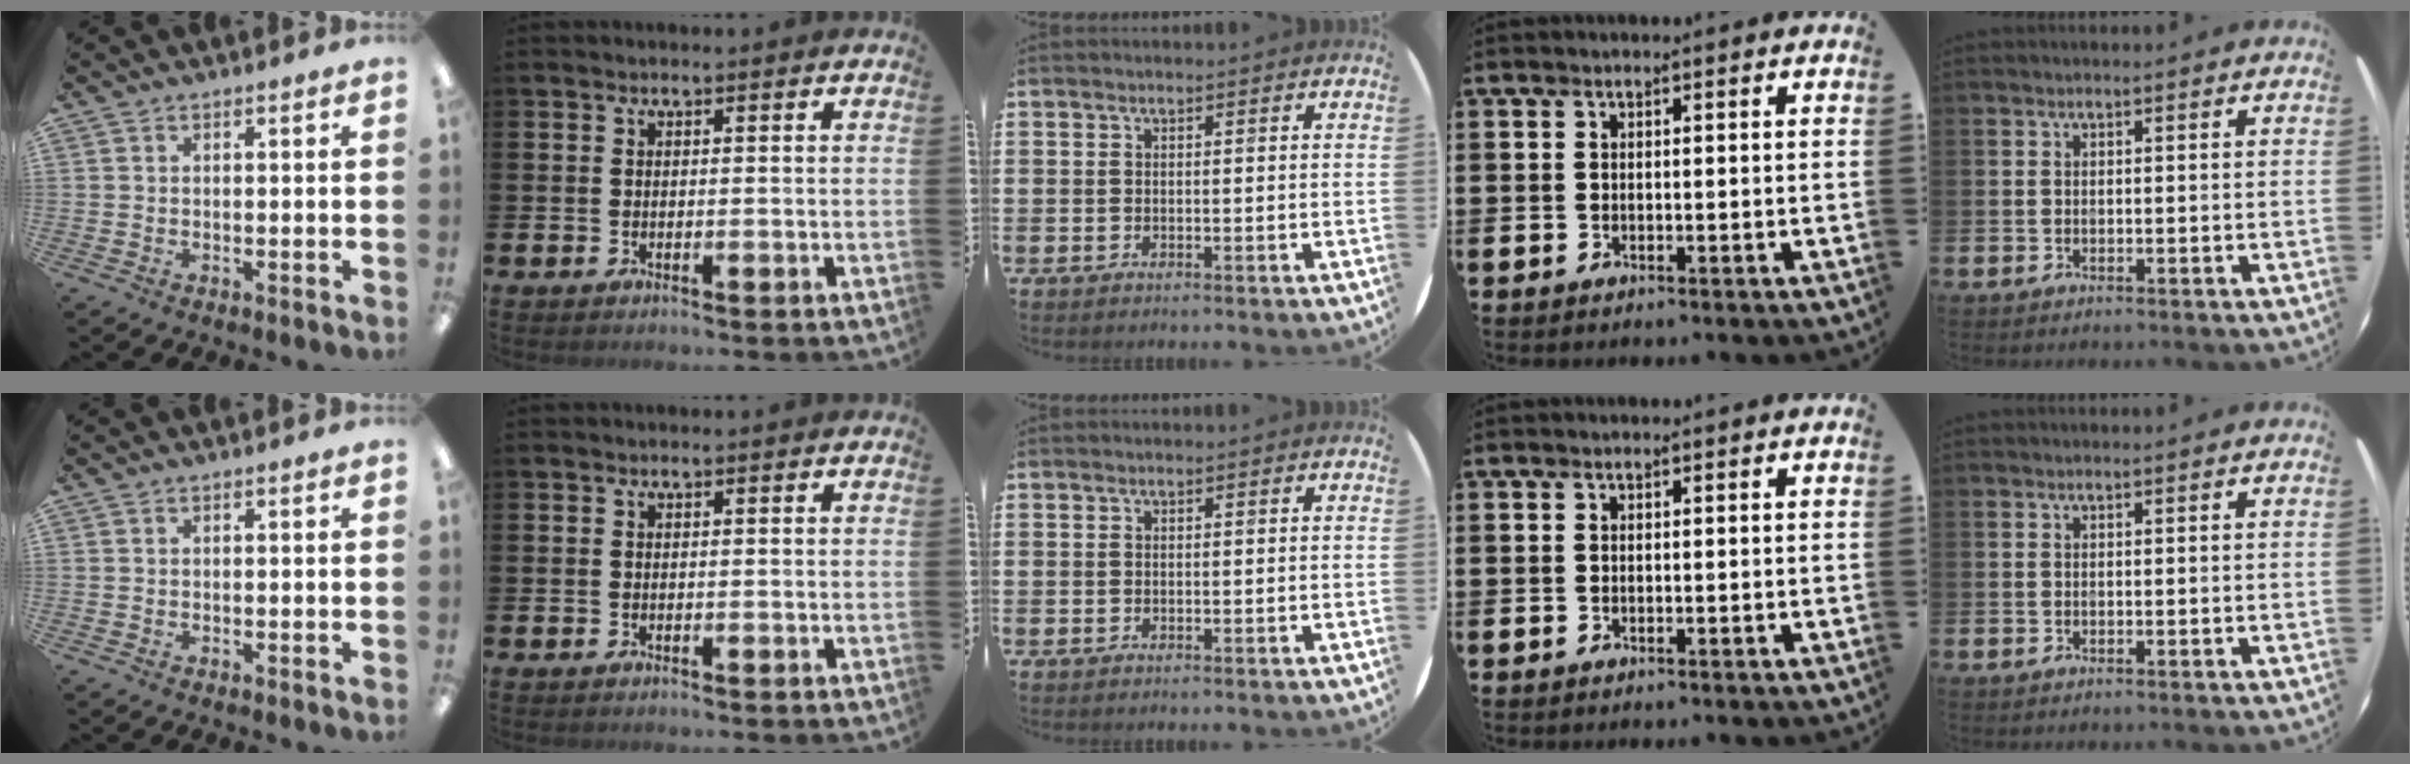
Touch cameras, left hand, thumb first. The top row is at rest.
{}